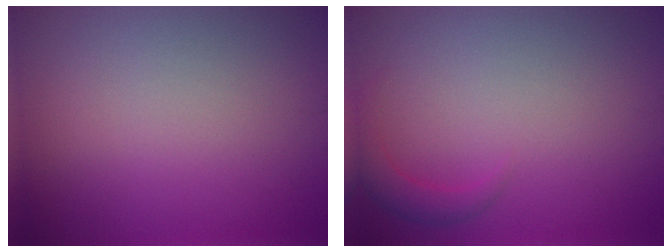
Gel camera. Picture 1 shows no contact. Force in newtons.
{"total": 1.8, "press": 1.8, "slide": 0.1}